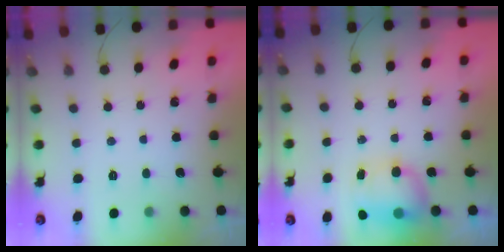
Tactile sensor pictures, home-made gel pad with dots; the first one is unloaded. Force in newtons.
{"total": 10.5, "press": 8.7, "slide": 6.0}